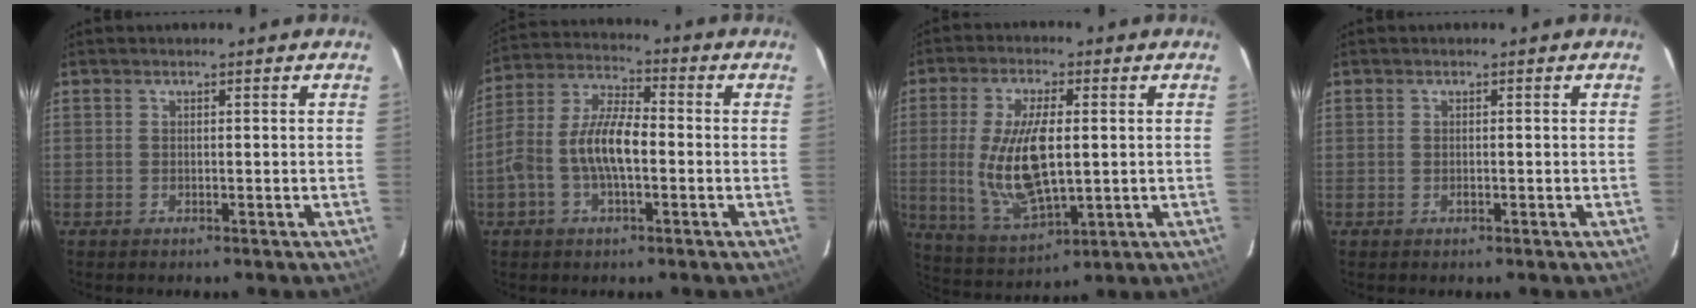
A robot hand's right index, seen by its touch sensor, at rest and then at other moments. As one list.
[{"total": 9.8, "force": [-2.1, 4.1, 8.7], "torque": [-0.183, 0.015, -0.043]}, {"total": 14.7, "force": [0.2, 6.0, 13.5], "torque": [-0.268, -0.014, 0.014]}, {"total": 0.7, "force": [-0.3, 0.4, 0.4], "torque": [-0.008, 0.002, -0.006]}]